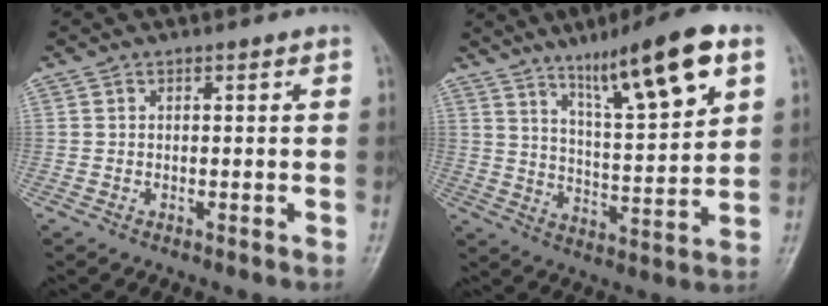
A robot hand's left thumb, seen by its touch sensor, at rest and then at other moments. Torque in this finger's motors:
{"motor_torque": [0.67, 0.59, 1.43, -1.35, 0.25]}